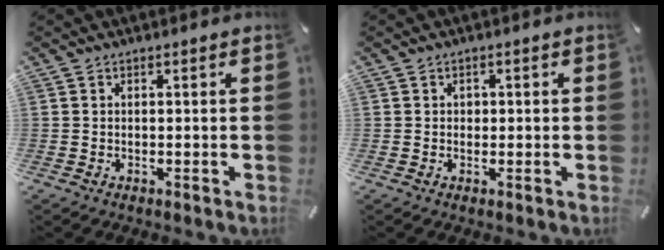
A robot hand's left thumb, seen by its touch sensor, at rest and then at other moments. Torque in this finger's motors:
{"motor_torque": [0.10, 0.26, 0.03, -0.09, 0.00]}